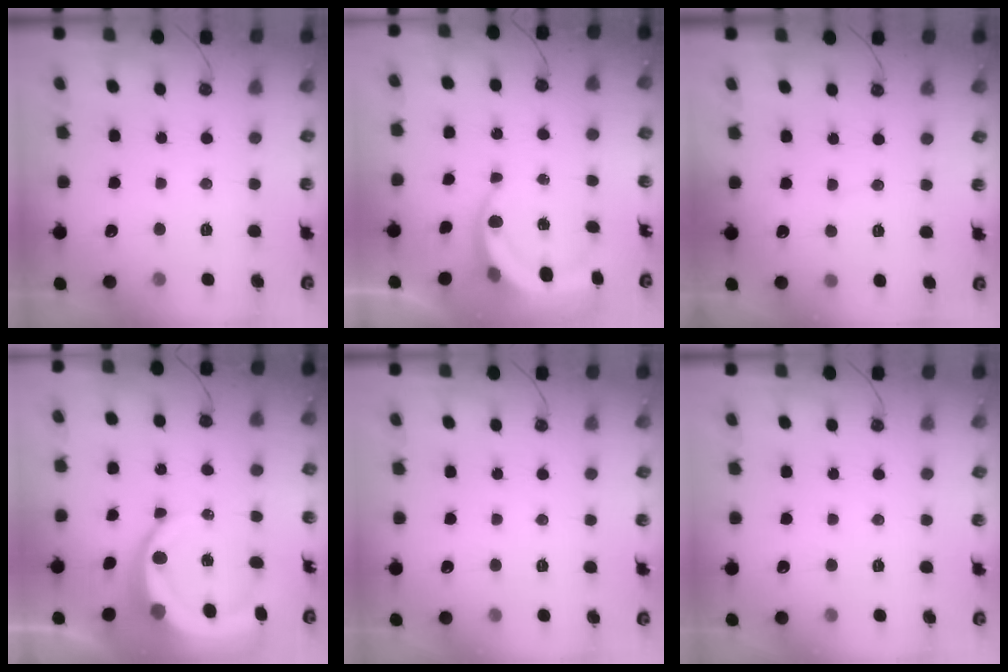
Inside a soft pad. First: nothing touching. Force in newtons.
{"total": 6.3, "press": 6.3, "slide": 0.7}
{"total": 1.7, "press": 1.7, "slide": 0.1}
{"total": 11.1, "press": 11.1, "slide": 1.3}
{"total": 0.0}
{"total": 0.0}